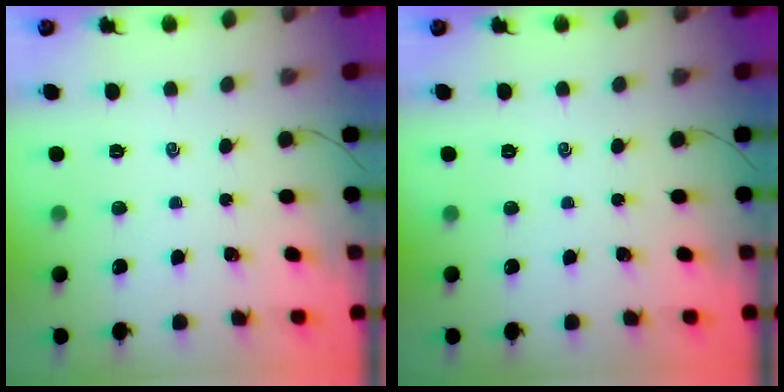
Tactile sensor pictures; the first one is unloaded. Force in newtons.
{"total": 0.0}